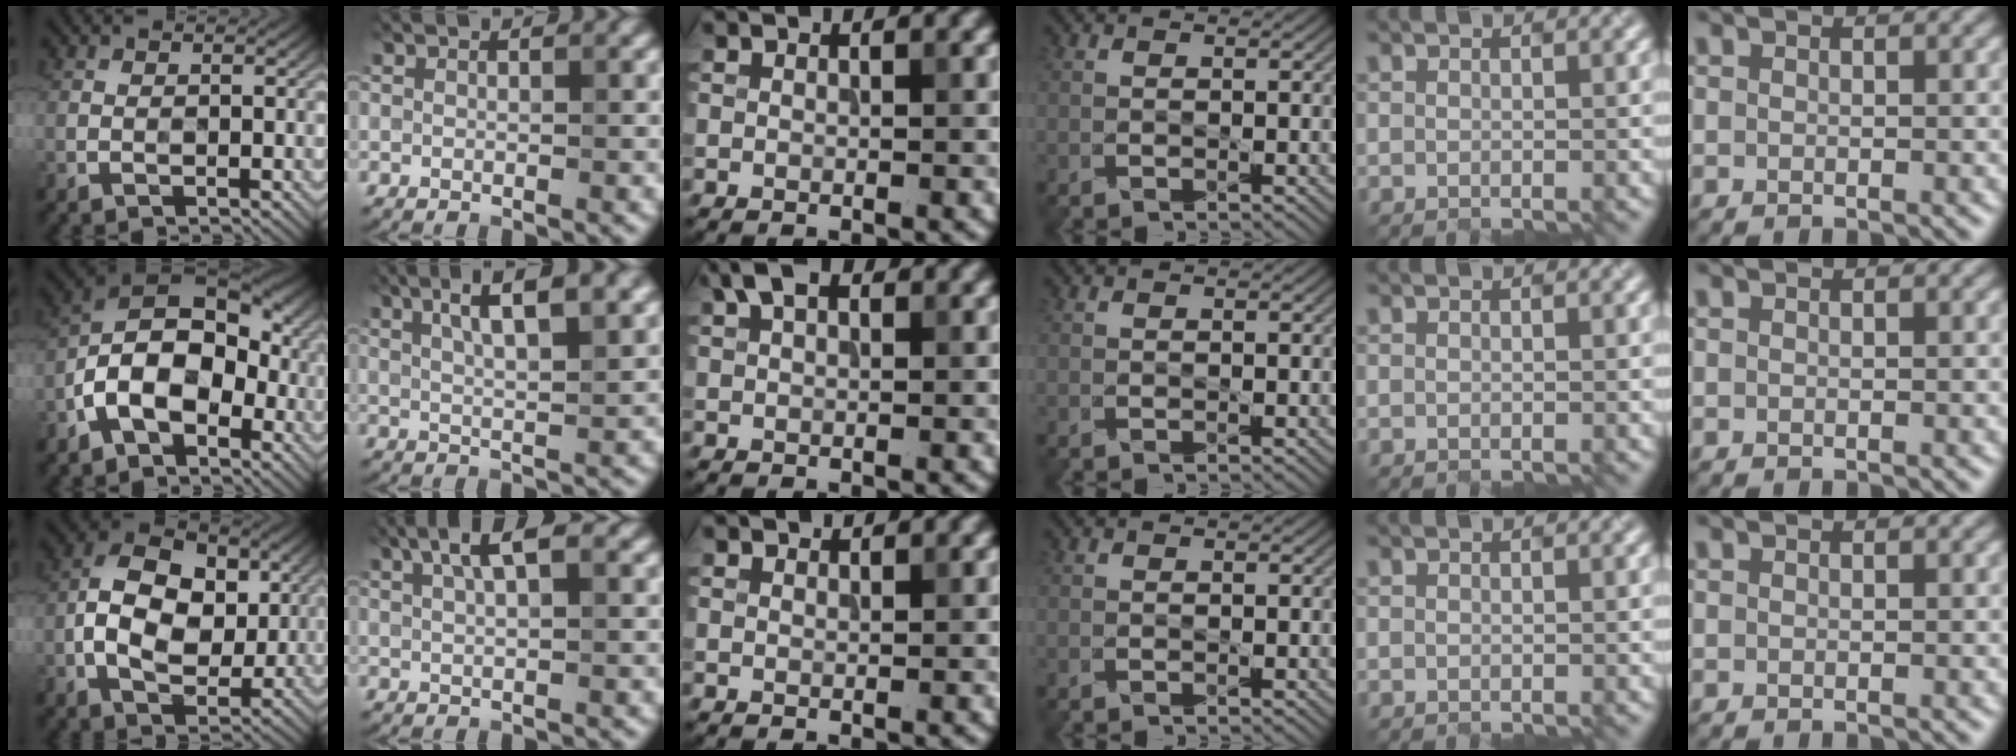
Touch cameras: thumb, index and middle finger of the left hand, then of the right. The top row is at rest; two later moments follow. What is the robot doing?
{"motion": "open", "object": "folder"}